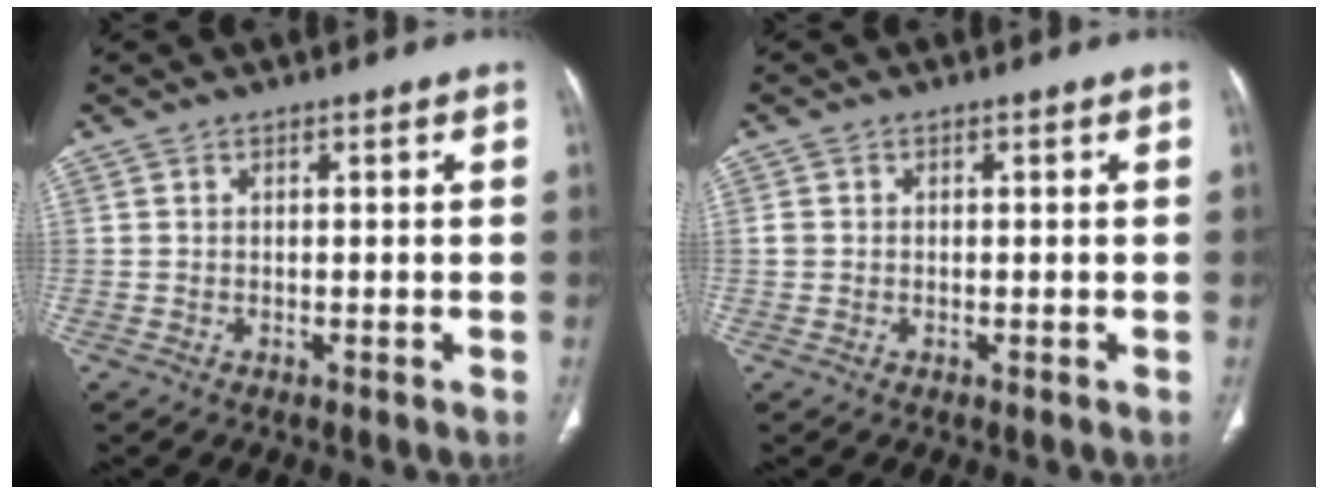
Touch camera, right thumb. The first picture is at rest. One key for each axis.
{"total": 1.4, "fx": 0.0, "fy": 1.3, "fz": 0.6, "tx": -0.007, "ty": 0.003, "tz": 0.001}